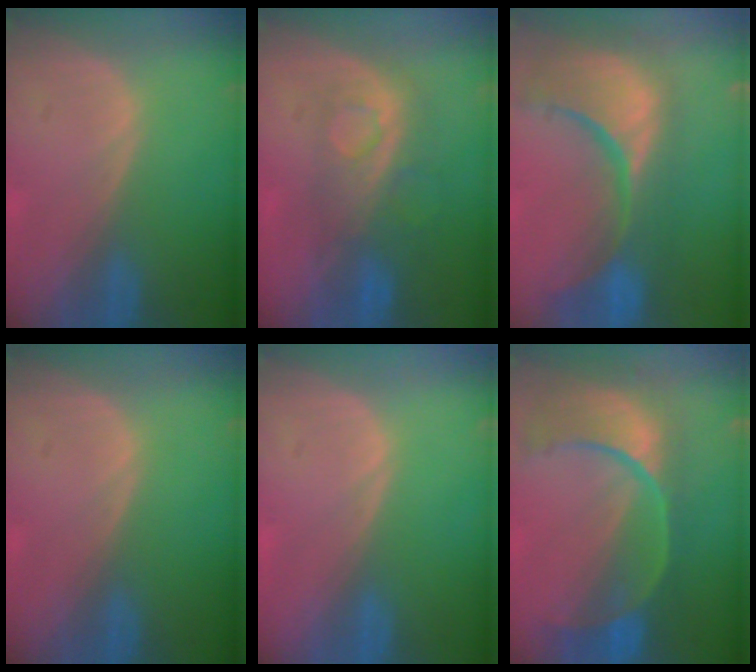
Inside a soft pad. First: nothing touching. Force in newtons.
{"total": 7.9, "press": 7.4, "slide": 2.7}
{"total": 15.3, "press": 12.2, "slide": 9.3}
{"total": 0.0}
{"total": 0.0}
{"total": 12.1, "press": 9.8, "slide": 7.2}